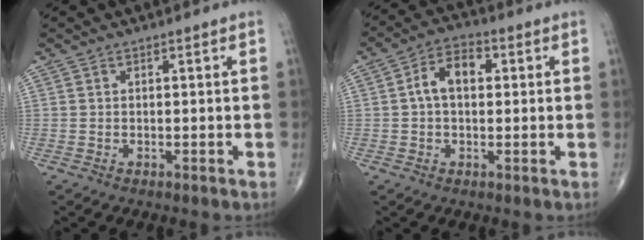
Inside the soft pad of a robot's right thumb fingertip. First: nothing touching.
{"total": 7.0, "force": [0.9, 4.3, 5.4], "torque": [-0.087, 0.022, 0.009]}